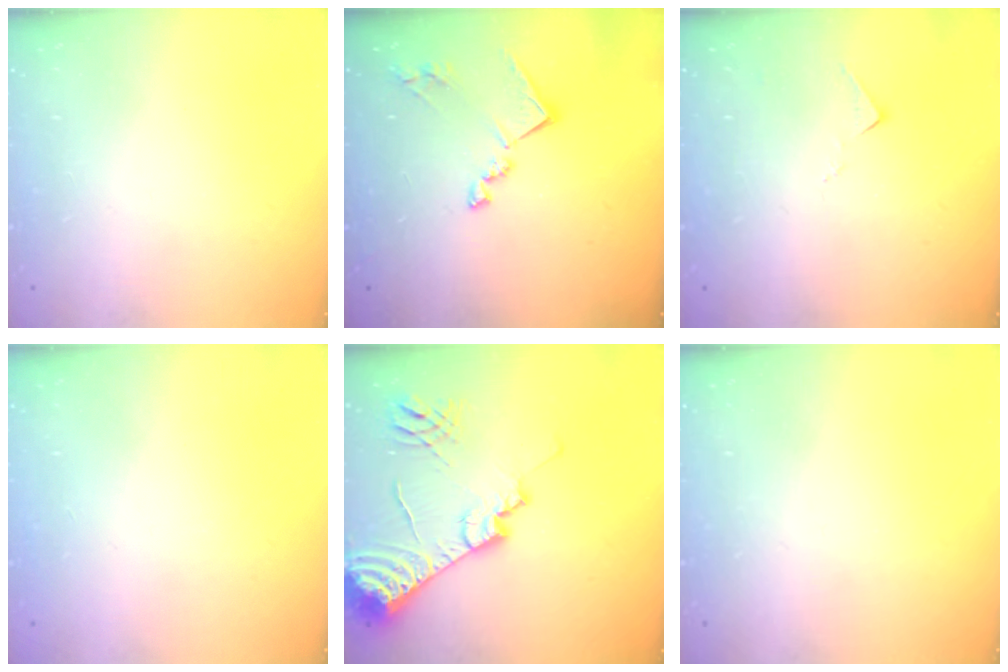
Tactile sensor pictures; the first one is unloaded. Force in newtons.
{"total": 13.6, "press": 13.6, "slide": 0.7}
{"total": 6.6, "press": 6.6, "slide": 0.4}
{"total": 0.9, "press": 0.9, "slide": 0.1}
{"total": 18.3, "press": 18.1, "slide": 2.2}
{"total": 0.0}